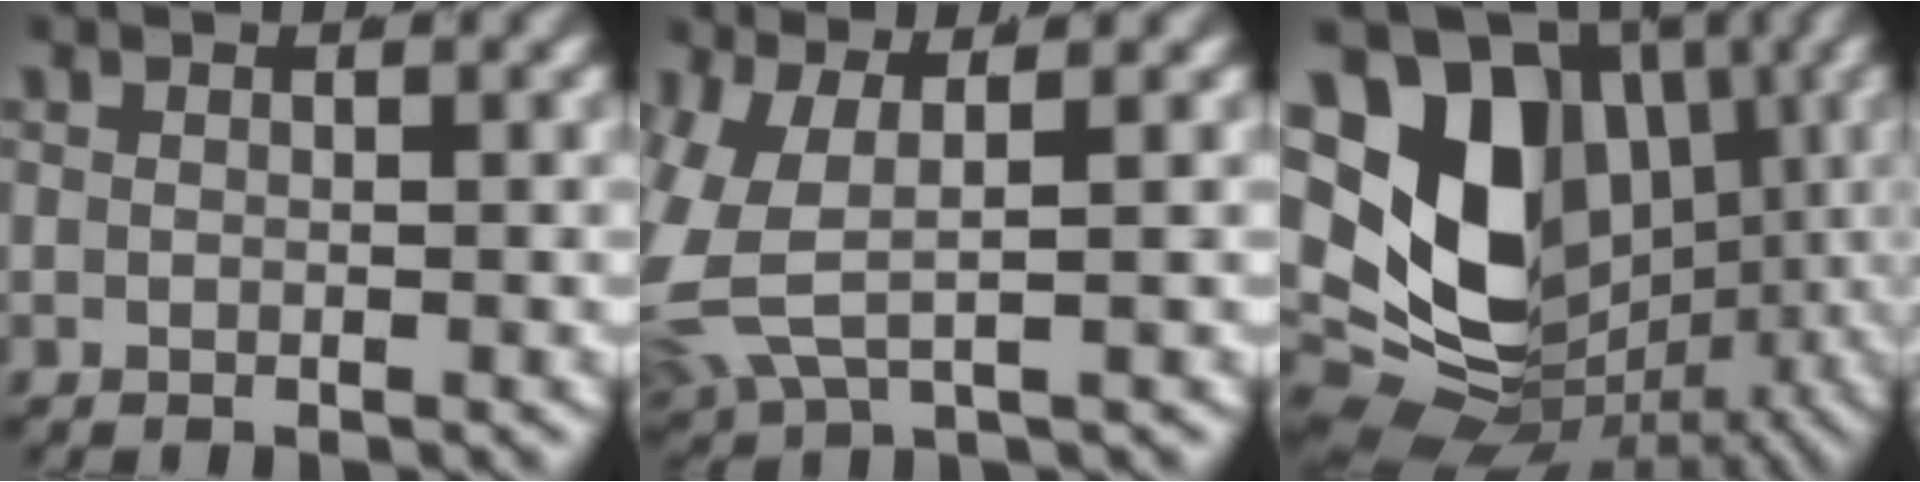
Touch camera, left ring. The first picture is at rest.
{"total": 7.2, "force": [0.7, 5.2, 4.9], "torque": [-0.126, -0.010, 0.017]}
{"total": 20.1, "force": [0.5, 15.3, 13.0], "torque": [-0.231, -0.050, 0.020]}